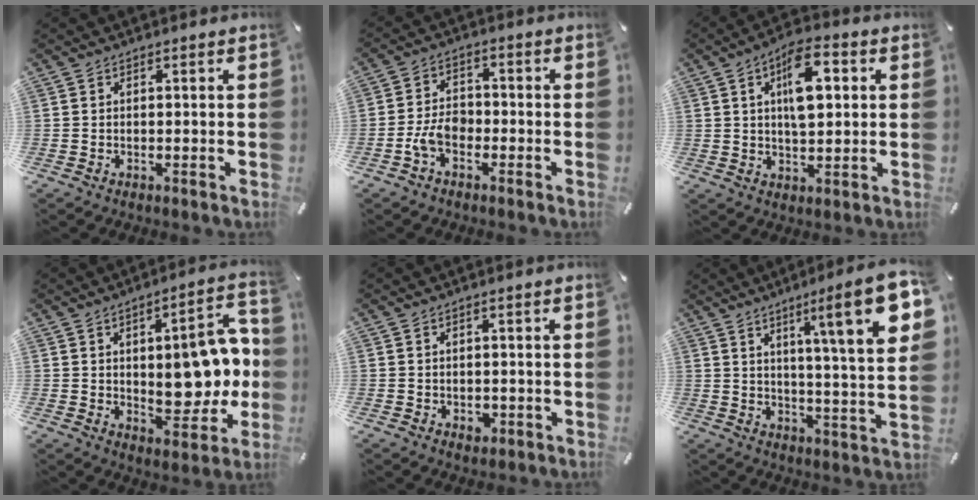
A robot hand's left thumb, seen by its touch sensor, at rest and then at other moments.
{"total": 6.1, "force": [-2.9, 3.9, 3.7], "torque": [-0.076, 0.016, -0.055]}
{"total": 11.3, "force": [3.4, 5.8, 9.1], "torque": [-0.131, -0.005, 0.053]}
{"total": 17.1, "force": [1.3, 8.9, 14.5], "torque": [-0.171, -0.011, 0.025]}
{"total": 2.3, "force": [-0.6, 1.9, 1.2], "torque": [-0.013, 0.001, -0.011]}
{"total": 18.2, "force": [7.8, 2.3, 16.3], "torque": [-0.243, -0.042, 0.105]}